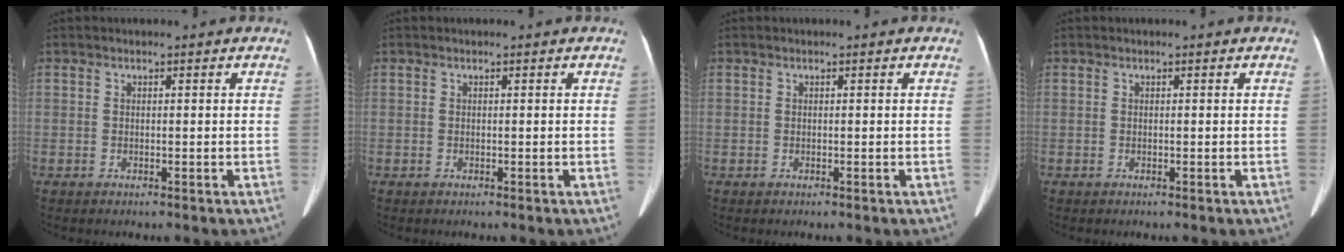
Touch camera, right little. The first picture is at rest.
{"total": 0.0}
{"total": 0.0}
{"total": 0.0}